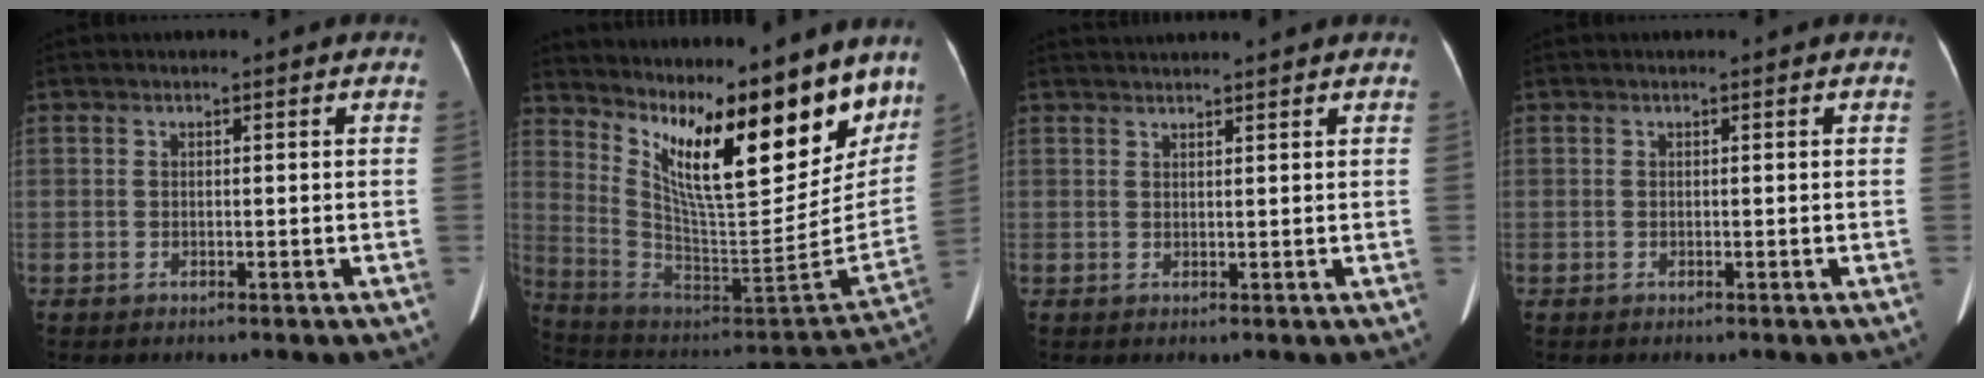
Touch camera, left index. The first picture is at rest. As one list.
[{"total": 25.1, "force": [16.1, 6.8, 18.0], "torque": [-0.290, -0.014, 0.265]}, {"total": 5.3, "force": [5.0, -0.5, 1.6], "torque": [-0.019, 0.034, 0.068]}, {"total": 0.0}]